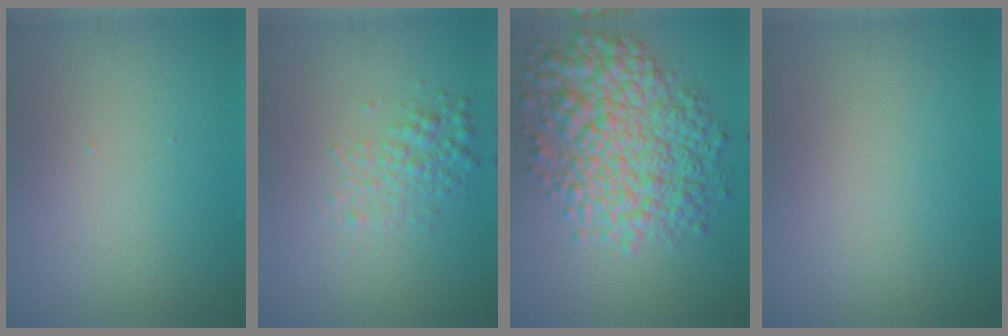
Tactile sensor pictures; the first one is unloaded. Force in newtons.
{"total": 2.5, "press": 2.5, "slide": 0.0}
{"total": 9.0, "press": 9.0, "slide": 0.1}
{"total": 0.0}